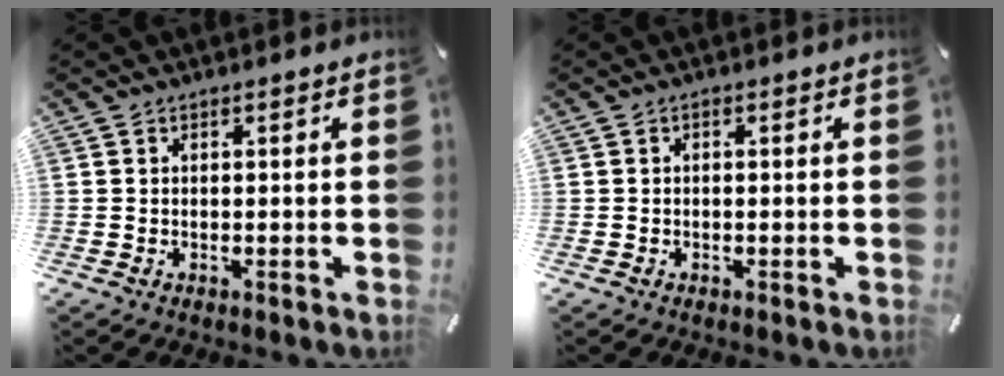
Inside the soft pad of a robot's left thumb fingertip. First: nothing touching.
{"total": 0.5, "force": [-0.1, 0.2, 0.5], "torque": [-0.009, 0.000, -0.003]}